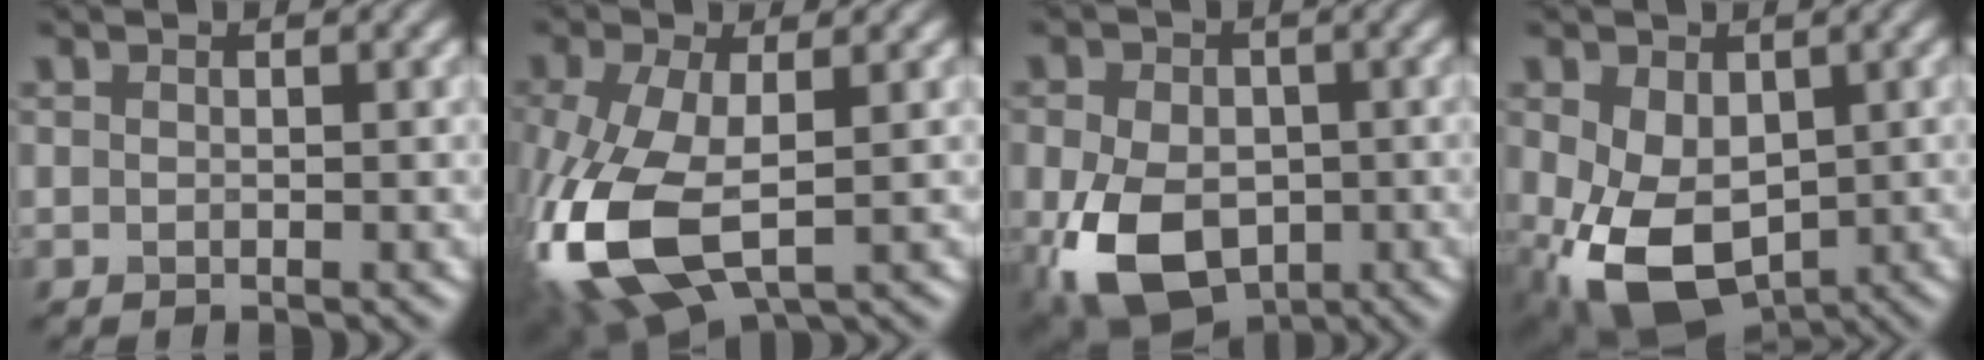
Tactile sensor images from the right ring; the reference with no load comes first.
{"total": 11.2, "force": [-2.7, 5.8, 9.1], "torque": [-0.243, -0.028, -0.045]}
{"total": 10.6, "force": [-3.1, 7.2, 7.1], "torque": [-0.161, -0.035, -0.058]}
{"total": 8.7, "force": [-1.8, 5.9, 6.1], "torque": [-0.141, -0.032, -0.024]}